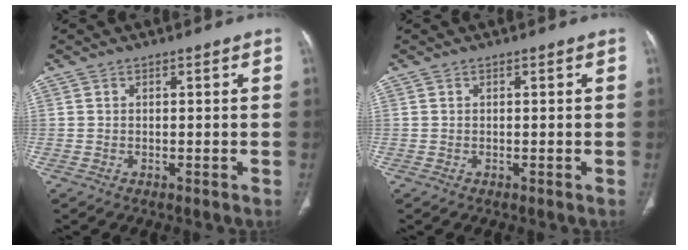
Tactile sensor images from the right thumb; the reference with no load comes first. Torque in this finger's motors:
{"motor_torque": [0.00, 0.00, -0.15, 0.14, 0.03]}